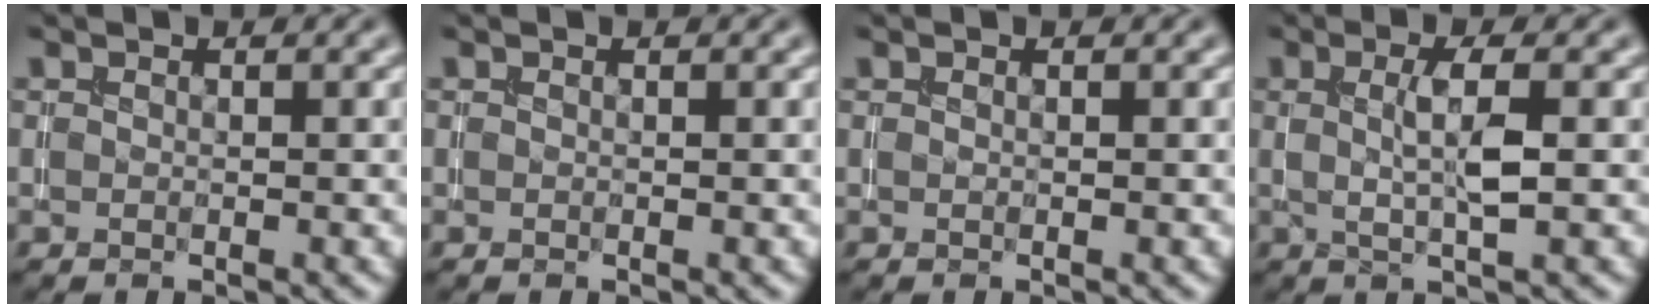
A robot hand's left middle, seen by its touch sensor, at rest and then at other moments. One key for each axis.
{"total": 0.0}
{"total": 0.0}
{"total": 3.1, "fx": 0.4, "fy": 0.5, "fz": 3.1, "tx": -0.054, "ty": 0.004, "tz": 0.005}